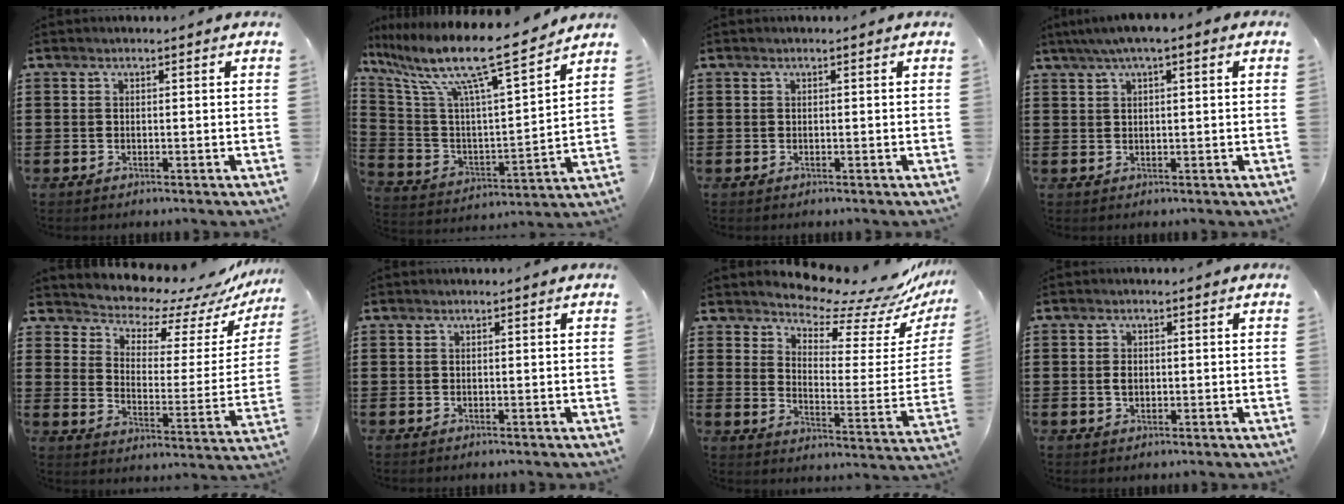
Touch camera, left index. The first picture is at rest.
{"total": 12.7, "force": [9.7, 1.1, 8.2], "torque": [-0.185, -0.068, 0.156]}
{"total": 0.0}
{"total": 2.6, "force": [1.0, 0.4, 2.3], "torque": [-0.042, 0.004, 0.017]}
{"total": 6.1, "force": [5.9, 1.4, 0.7], "torque": [-0.036, -0.061, 0.097]}
{"total": 0.0}
{"total": 8.1, "force": [7.6, 1.2, 2.4], "torque": [-0.061, -0.063, 0.130]}
{"total": 1.8, "force": [0.0, 1.2, 1.4], "torque": [-0.029, 0.006, -0.001]}